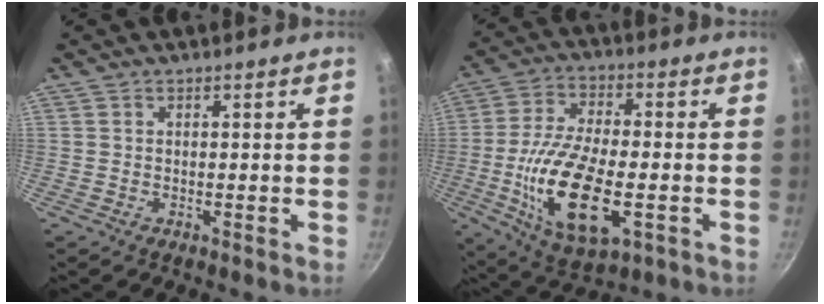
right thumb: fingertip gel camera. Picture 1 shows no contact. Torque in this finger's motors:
{"motor_torque": [0.92, 2.70, 1.39, 0.76, 0.56]}